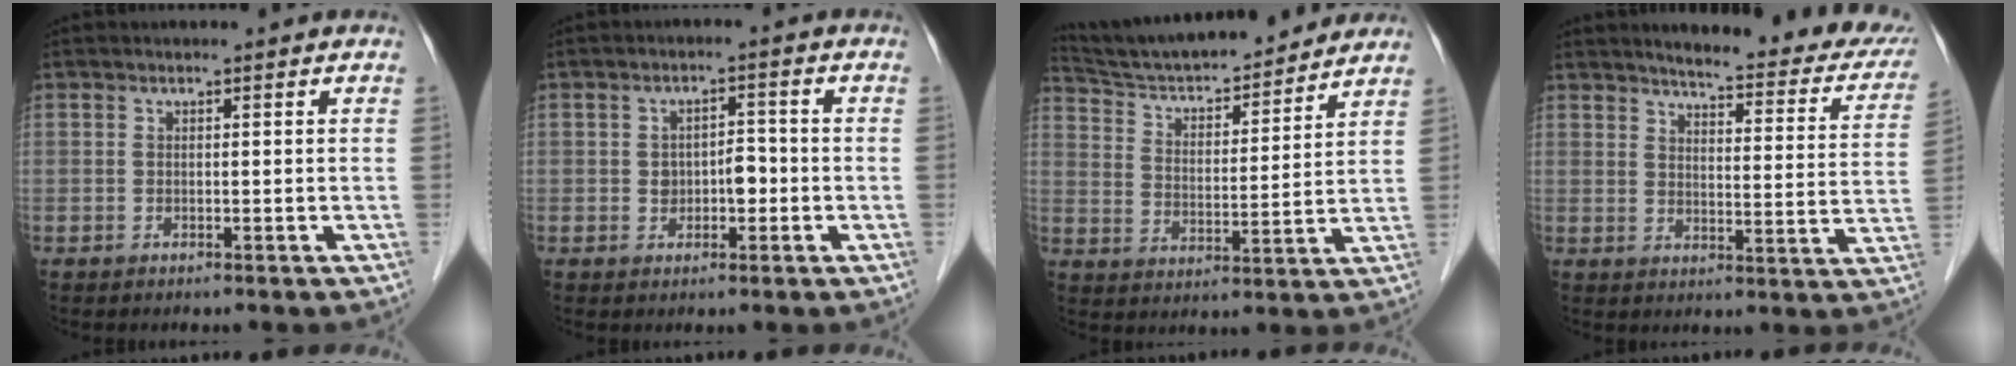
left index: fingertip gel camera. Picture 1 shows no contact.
{"total": 3.4, "force": [-0.6, 2.1, 2.6], "torque": [-0.039, 0.012, -0.006]}
{"total": 17.8, "force": [16.5, 2.6, 6.2], "torque": [-0.104, 0.014, 0.260]}
{"total": 20.0, "force": [17.2, 4.0, 9.4], "torque": [-0.096, -0.034, 0.190]}